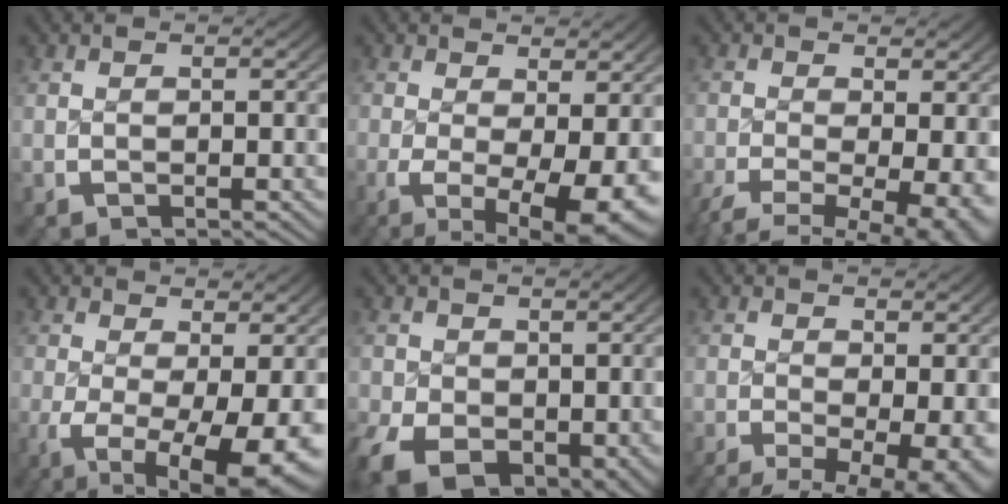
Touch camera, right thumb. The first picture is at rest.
{"total": 8.6, "force": [-1.2, 4.9, 6.9], "torque": [-0.106, -0.035, -0.005]}
{"total": 9.5, "force": [-3.0, 6.2, 6.6], "torque": [-0.119, -0.043, -0.031]}
{"total": 10.4, "force": [-2.2, 6.0, 8.3], "torque": [-0.133, -0.045, -0.013]}
{"total": 9.9, "force": [-3.5, 7.7, 5.2], "torque": [-0.108, -0.069, -0.022]}
{"total": 10.1, "force": [-3.4, 6.4, 7.0], "torque": [-0.111, -0.039, -0.038]}